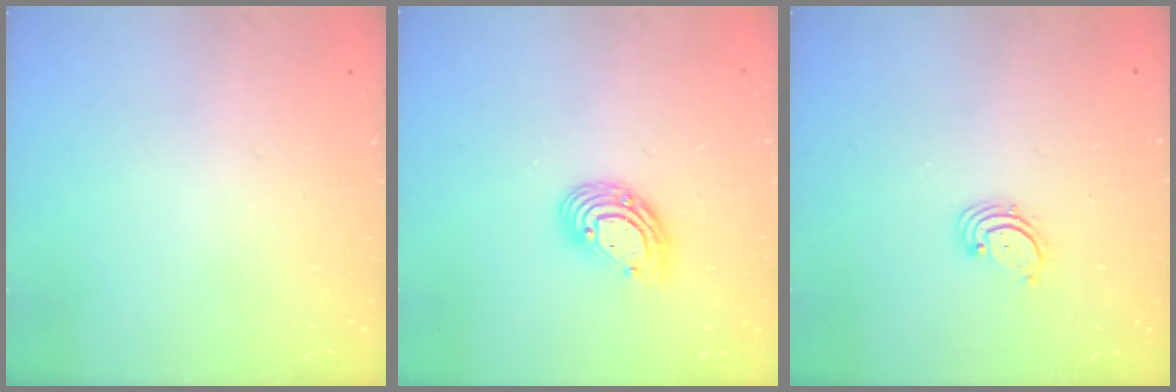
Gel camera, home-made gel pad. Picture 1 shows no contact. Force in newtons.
{"total": 9.5, "press": 9.4, "slide": 1.7}
{"total": 1.7, "press": 1.6, "slide": 0.2}